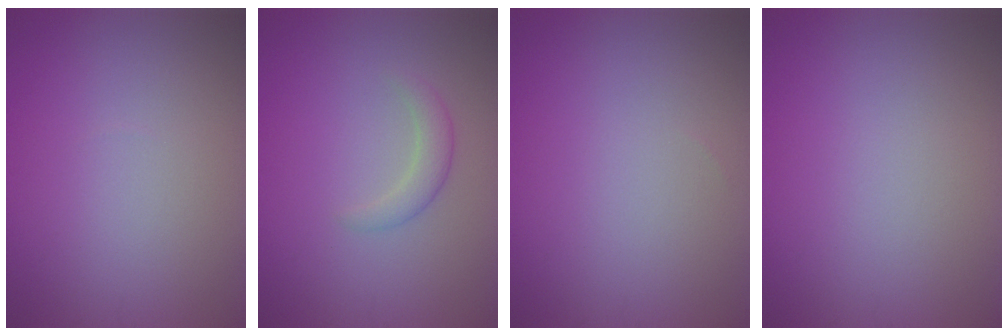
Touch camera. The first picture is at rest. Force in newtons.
{"total": 1.7, "press": 1.7, "slide": 0.1}
{"total": 0.0}
{"total": 0.0}